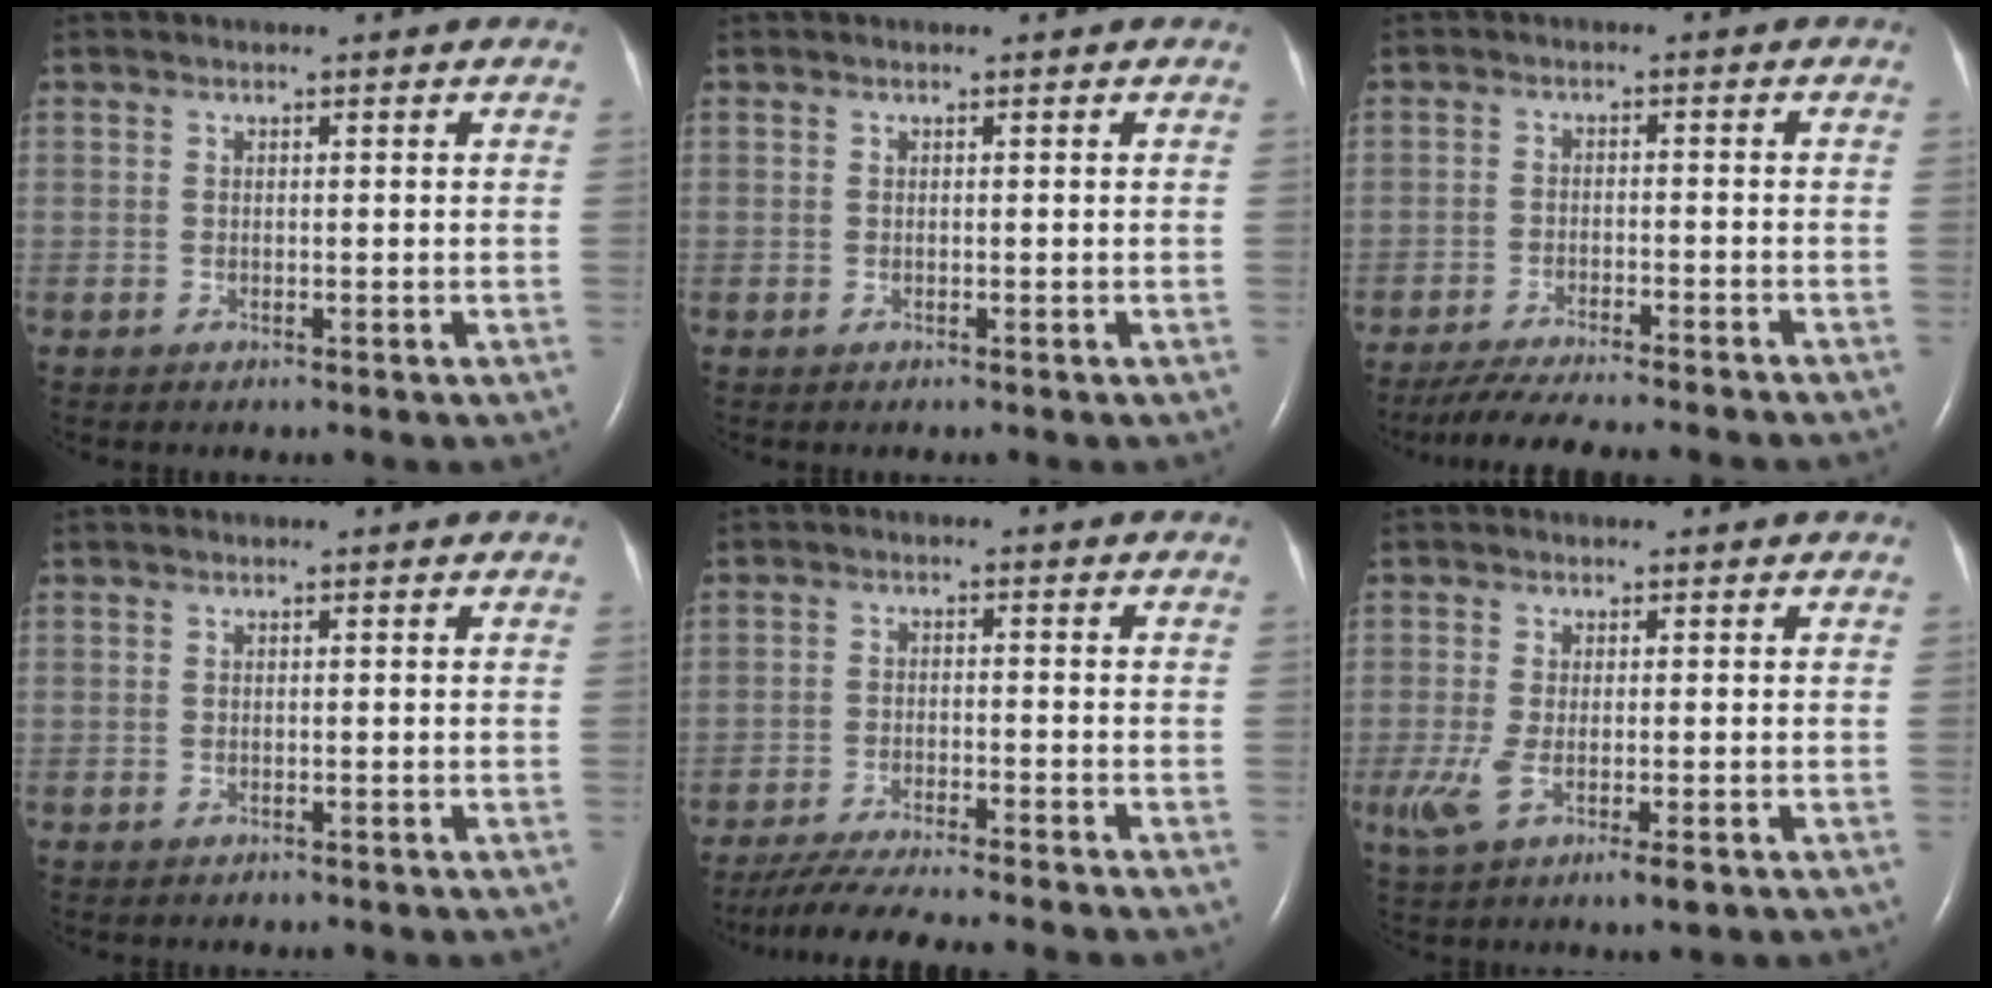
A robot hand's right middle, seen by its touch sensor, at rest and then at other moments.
{"total": 0.0}
{"total": 12.1, "force": [-10.8, 0.2, 5.5], "torque": [-0.074, -0.019, -0.160]}
{"total": 0.0}
{"total": 9.8, "force": [-8.7, -0.9, 4.5], "torque": [-0.066, -0.026, -0.142]}
{"total": 6.5, "force": [-2.5, 1.7, 5.7], "torque": [-0.114, -0.019, -0.040]}